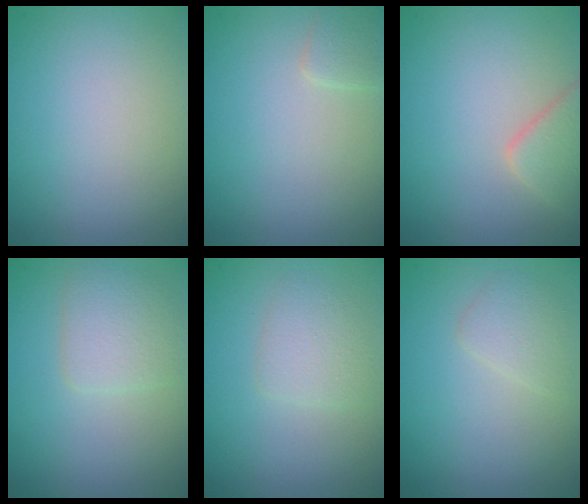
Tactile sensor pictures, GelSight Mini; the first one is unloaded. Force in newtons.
{"total": 1.3, "press": 1.3, "slide": 0.1}
{"total": 2.8, "press": 2.8, "slide": 0.1}
{"total": 2.5, "press": 2.5, "slide": 0.1}
{"total": 1.9, "press": 1.9, "slide": 0.1}
{"total": 1.6, "press": 1.6, "slide": 0.1}